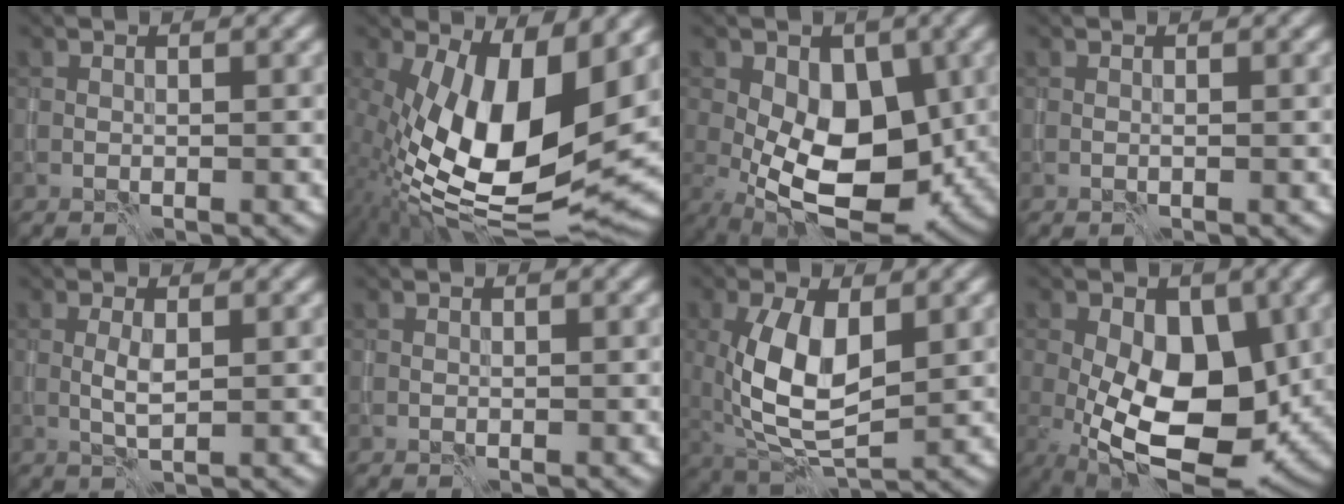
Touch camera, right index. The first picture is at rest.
{"total": 15.0, "force": [0.8, 7.1, 13.2], "torque": [-0.234, -0.011, 0.007]}
{"total": 10.3, "force": [-1.4, 6.0, 8.2], "torque": [-0.135, -0.008, -0.029]}
{"total": 0.0}
{"total": 1.6, "force": [0.0, 0.4, 1.5], "torque": [-0.036, 0.000, 0.001]}
{"total": 0.0}
{"total": 7.9, "force": [0.8, 3.8, 6.9], "torque": [-0.149, -0.004, 0.016]}
{"total": 12.2, "force": [-1.6, 6.8, 9.9], "torque": [-0.172, -0.013, -0.029]}